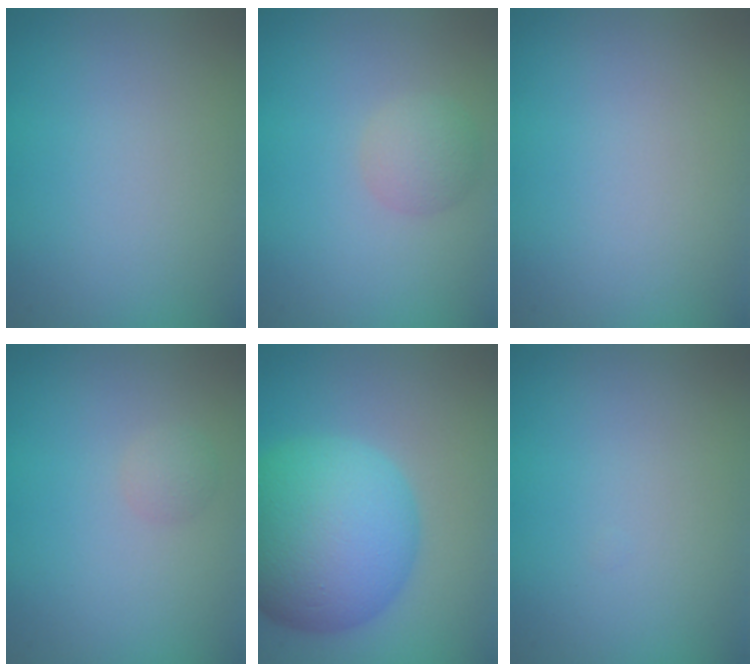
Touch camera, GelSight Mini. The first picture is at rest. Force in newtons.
{"total": 2.1, "press": 2.1, "slide": 0.2}
{"total": 0.0}
{"total": 1.0, "press": 1.0, "slide": 0.1}
{"total": 12.0, "press": 11.9, "slide": 0.2}
{"total": 0.0}